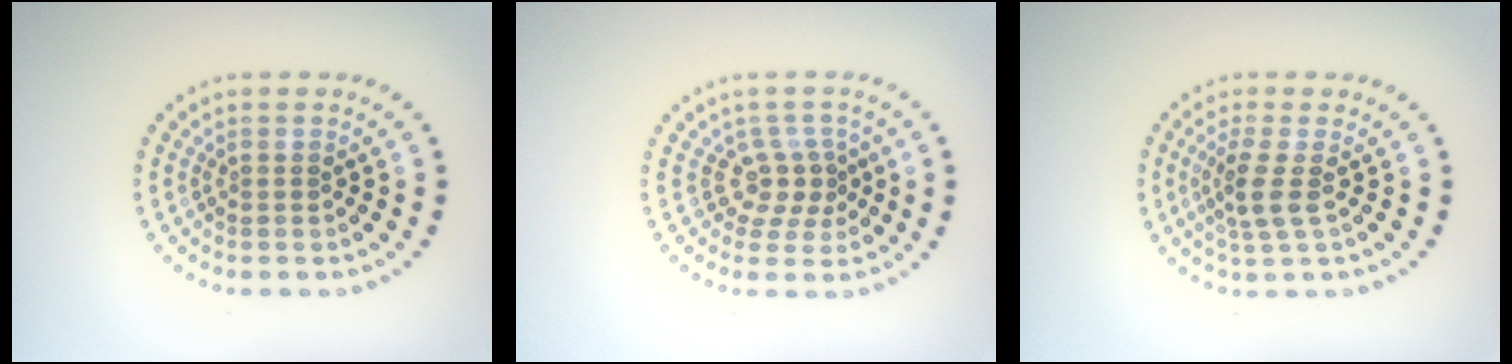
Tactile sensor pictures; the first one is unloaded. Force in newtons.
{"total": 2.5, "press": 1.8, "slide": 1.8}
{"total": 2.7, "press": 2.1, "slide": 1.7}